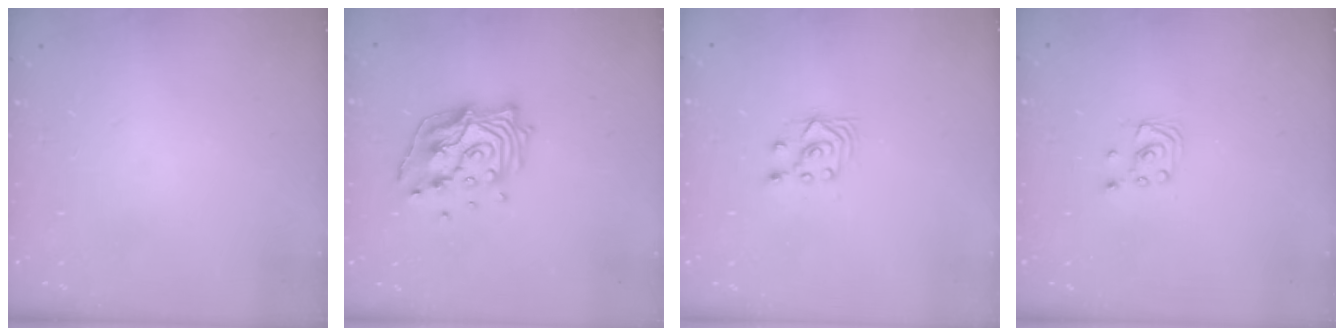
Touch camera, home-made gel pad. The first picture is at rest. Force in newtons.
{"total": 14.9, "press": 14.8, "slide": 1.4}
{"total": 3.5, "press": 3.2, "slide": 1.4}
{"total": 1.9, "press": 1.9, "slide": 0.1}